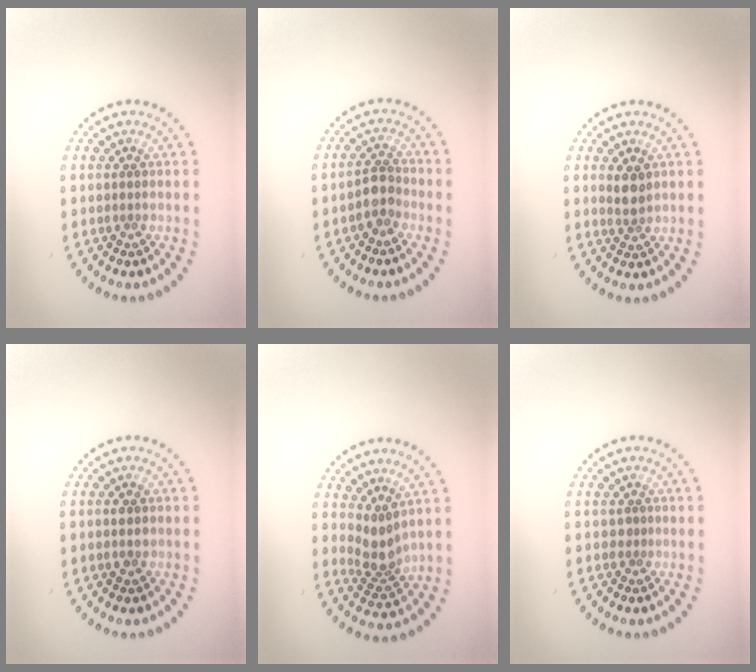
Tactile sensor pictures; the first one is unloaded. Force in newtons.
{"total": 2.3, "press": 1.9, "slide": 1.2}
{"total": 1.7, "press": 1.5, "slide": 0.8}
{"total": 1.7, "press": 1.6, "slide": 0.2}
{"total": 2.7, "press": 2.0, "slide": 1.7}
{"total": 0.5, "press": 0.2, "slide": 0.5}